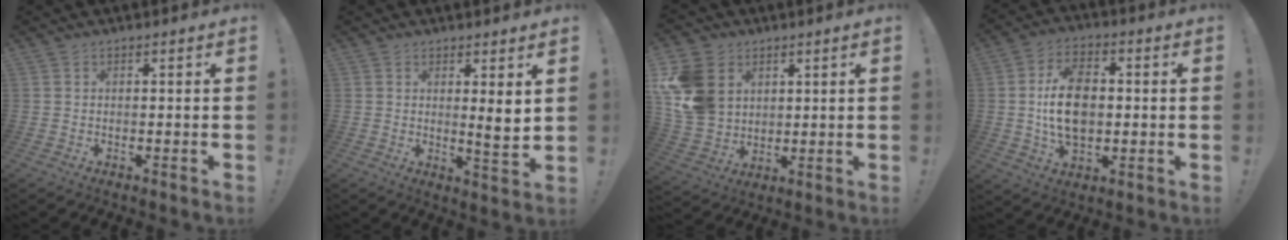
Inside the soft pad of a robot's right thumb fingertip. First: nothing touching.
{"total": 5.0, "force": [1.9, 0.0, 4.6], "torque": [-0.058, -0.027, 0.025]}
{"total": 15.6, "force": [4.9, 12.4, 8.0], "torque": [-0.165, -0.016, 0.102]}
{"total": 14.8, "force": [0.1, 9.9, 11.0], "torque": [-0.193, 0.006, 0.001]}